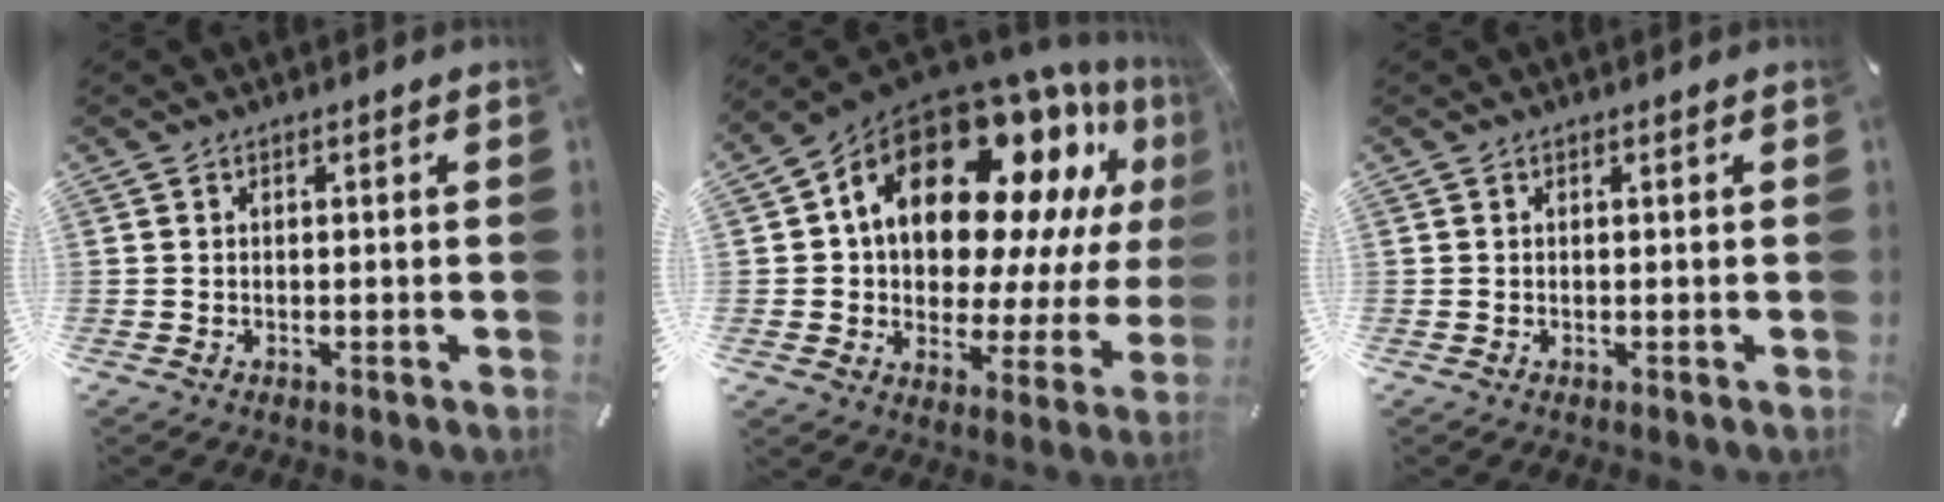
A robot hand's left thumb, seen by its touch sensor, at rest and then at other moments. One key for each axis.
{"total": 23.3, "fx": 12.3, "fy": 13.4, "fz": 14.6, "tx": -0.238, "ty": -0.093, "tz": 0.215}
{"total": 0.0}